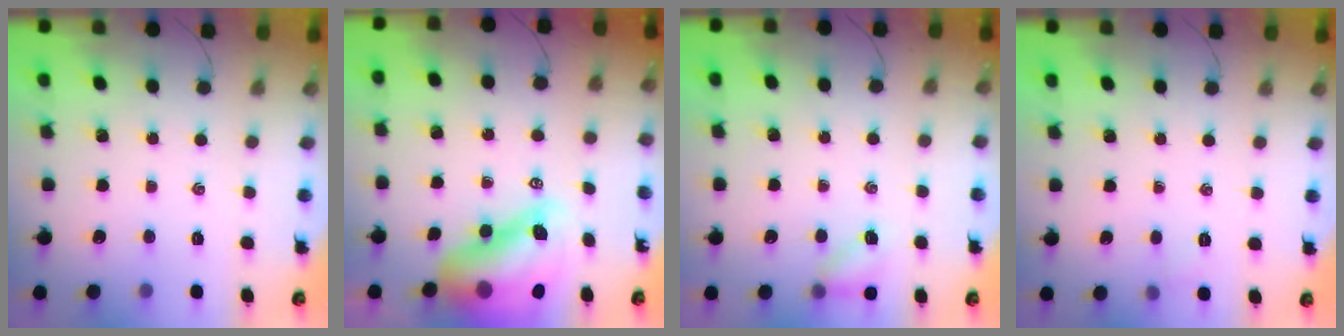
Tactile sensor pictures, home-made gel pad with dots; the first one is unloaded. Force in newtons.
{"total": 17.0, "press": 16.3, "slide": 4.8}
{"total": 5.6, "press": 5.4, "slide": 1.7}
{"total": 3.2, "press": 3.1, "slide": 1.0}